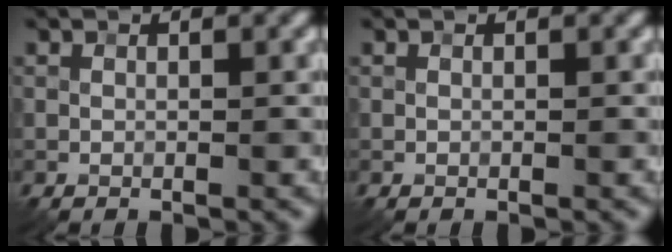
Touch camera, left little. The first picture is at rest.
{"total": 0.0}